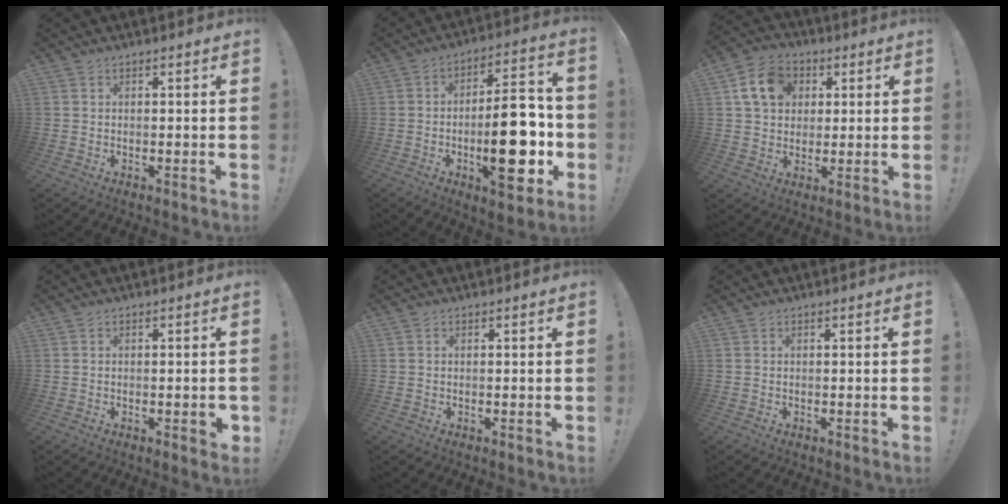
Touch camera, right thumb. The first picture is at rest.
{"total": 20.8, "force": [-4.5, 7.9, 18.7], "torque": [-0.282, 0.017, -0.063]}
{"total": 12.4, "force": [4.3, 9.8, 6.2], "torque": [-0.100, -0.001, 0.088]}
{"total": 2.4, "force": [-0.7, 0.5, 2.3], "torque": [-0.030, 0.002, -0.012]}
{"total": 0.0}
{"total": 0.0}